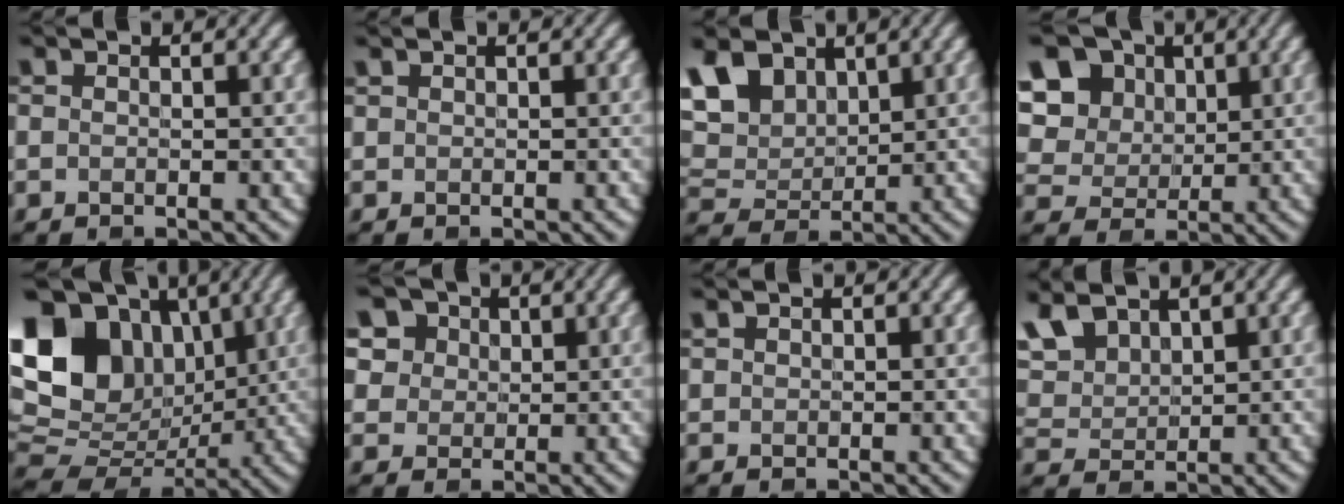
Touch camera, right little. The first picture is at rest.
{"total": 0.0}
{"total": 6.6, "force": [3.4, 4.1, 3.9], "torque": [-0.105, 0.014, 0.064]}
{"total": 11.9, "force": [4.7, 9.4, 5.6], "torque": [-0.129, 0.024, 0.085]}
{"total": 14.6, "force": [4.3, 10.4, 9.2], "torque": [-0.181, 0.023, 0.079]}
{"total": 6.0, "force": [3.0, 4.7, 2.4], "torque": [-0.062, 0.010, 0.050]}
{"total": 0.0}
{"total": 4.6, "force": [2.8, 2.5, 2.6], "torque": [-0.074, 0.009, 0.060]}